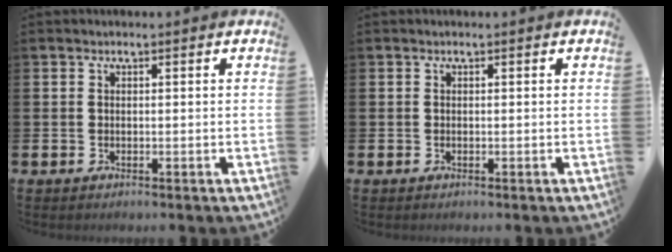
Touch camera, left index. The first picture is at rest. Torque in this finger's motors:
{"motor_torque": [0.06, 0.01, -0.03, -0.01]}